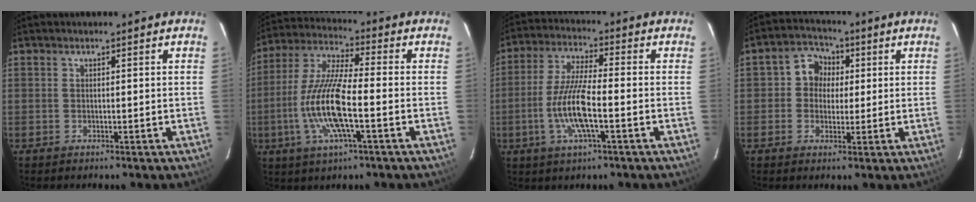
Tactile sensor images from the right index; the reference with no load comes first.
{"total": 13.7, "force": [-3.5, 2.4, 13.1], "torque": [-0.272, -0.003, -0.070]}
{"total": 10.5, "force": [-3.0, 1.7, 9.9], "torque": [-0.204, -0.002, -0.060]}
{"total": 5.9, "force": [0.5, 5.5, 2.1], "torque": [-0.028, 0.023, 0.002]}